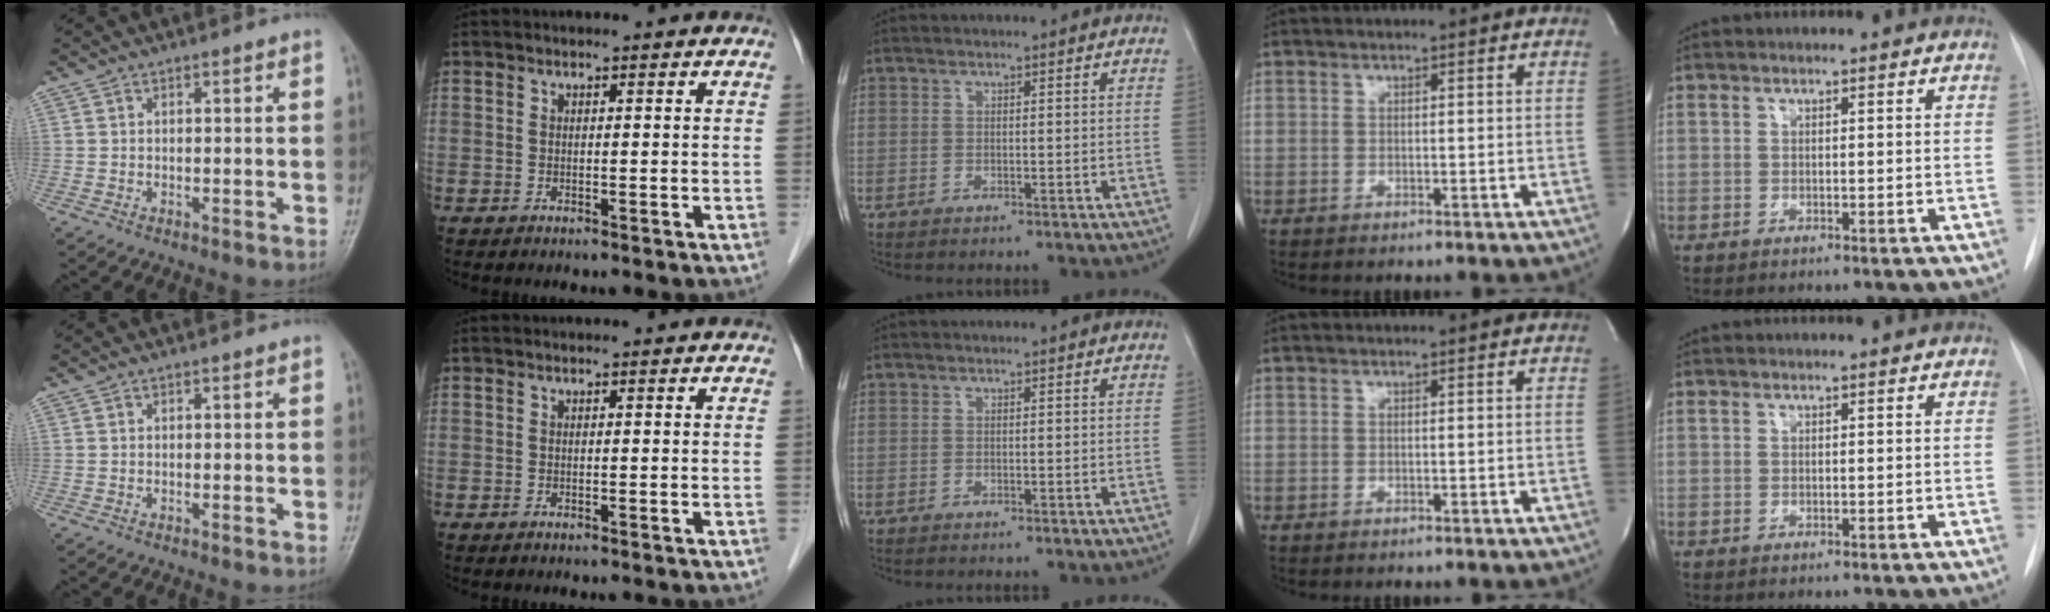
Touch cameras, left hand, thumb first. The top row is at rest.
{}